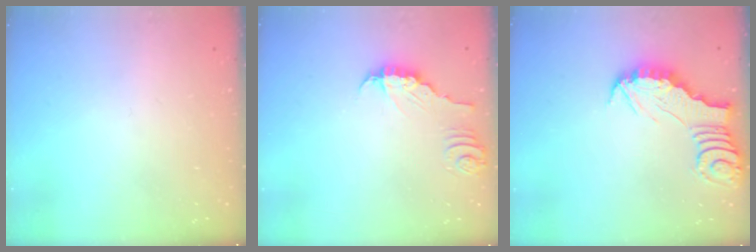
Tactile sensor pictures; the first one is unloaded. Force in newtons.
{"total": 3.9, "press": 3.9, "slide": 0.2}
{"total": 3.0, "press": 3.0, "slide": 0.3}